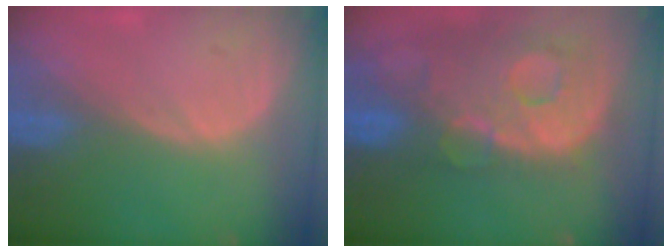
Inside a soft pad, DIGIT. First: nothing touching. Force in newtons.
{"total": 13.7, "press": 11.2, "slide": 8.0}